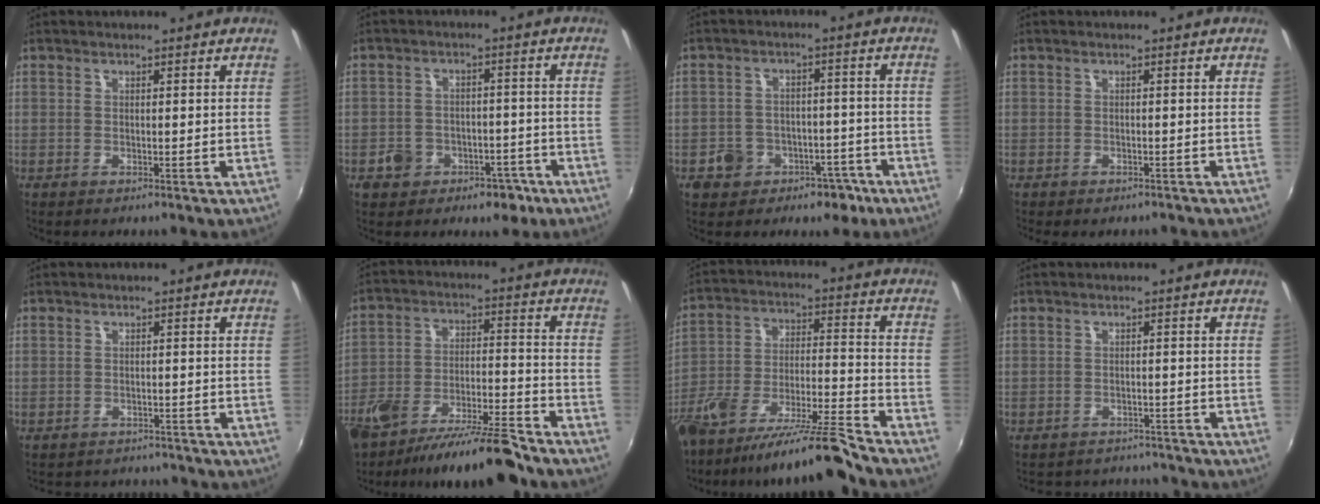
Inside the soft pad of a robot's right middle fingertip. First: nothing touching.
{"total": 7.3, "force": [-4.2, 5.3, 2.6], "torque": [-0.057, 0.025, -0.045]}
{"total": 9.0, "force": [-5.2, 6.6, 3.1], "torque": [-0.069, 0.034, -0.057]}
{"total": 2.5, "force": [-2.1, 1.0, 0.9], "torque": [-0.020, -0.015, -0.028]}
{"total": 4.7, "force": [-4.0, 2.3, 0.5], "torque": [-0.017, 0.003, -0.059]}
{"total": 14.3, "force": [-11.2, 2.9, 8.4], "torque": [-0.168, -0.017, -0.186]}
{"total": 14.9, "force": [-12.1, 0.5, 8.8], "torque": [-0.163, -0.024, -0.210]}
{"total": 7.6, "force": [-6.8, 3.2, 1.3], "torque": [-0.034, 0.014, -0.091]}